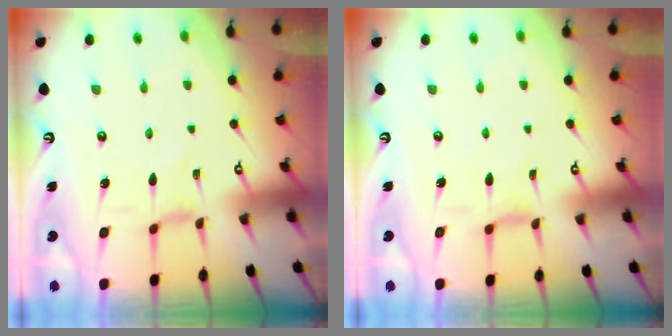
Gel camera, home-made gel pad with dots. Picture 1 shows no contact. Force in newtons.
{"total": 1.2, "press": 1.1, "slide": 0.4}